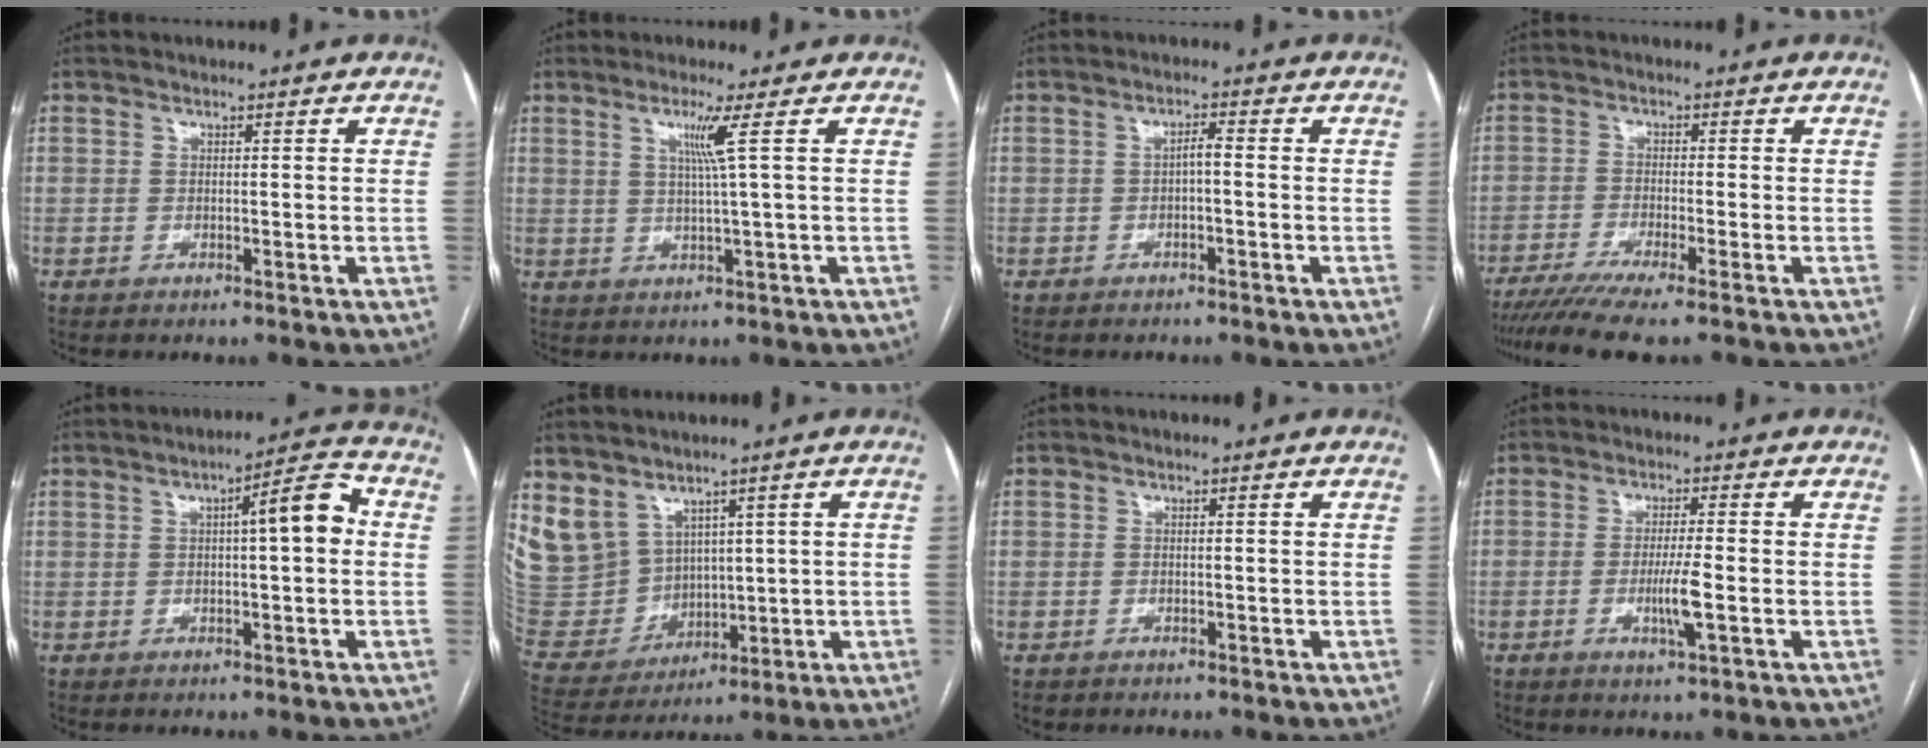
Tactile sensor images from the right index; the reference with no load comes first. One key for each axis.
{"total": 3.8, "fx": 1.4, "fy": -1.5, "fz": 3.2, "tx": -0.067, "ty": -0.008, "tz": 0.031}
{"total": 1.7, "fx": -0.4, "fy": 0.4, "fz": 1.7, "tx": -0.028, "ty": 0.005, "tz": -0.008}
{"total": 8.7, "fx": -7.1, "fy": -0.5, "fz": 5.0, "tx": -0.074, "ty": -0.018, "tz": -0.113}
{"total": 7.0, "fx": 0.9, "fy": 1.2, "fz": 6.8, "tx": -0.098, "ty": 0.024, "tz": 0.008}
{"total": 12.8, "fx": 6.4, "fy": 10.6, "fz": 3.3, "tx": -0.104, "ty": 0.043, "tz": 0.164}
{"total": 0.9, "fx": -0.5, "fy": 0.7, "fz": -0.1, "tx": -0.008, "ty": 0.004, "tz": -0.007}
{"total": 4.7, "fx": -1.2, "fy": -0.1, "fz": 4.5, "tx": -0.085, "ty": -0.007, "tz": -0.021}